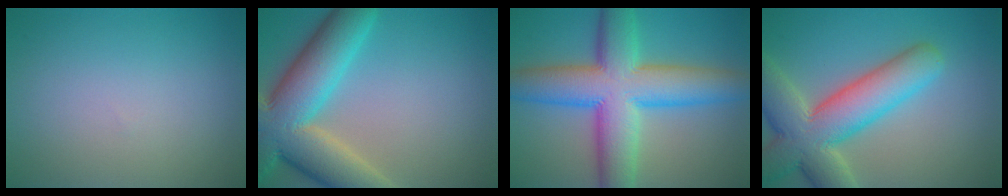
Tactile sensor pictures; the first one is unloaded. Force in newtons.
{"total": 11.9, "press": 11.9, "slide": 0.9}
{"total": 11.7, "press": 11.7, "slide": 0.2}
{"total": 10.1, "press": 10.0, "slide": 0.8}